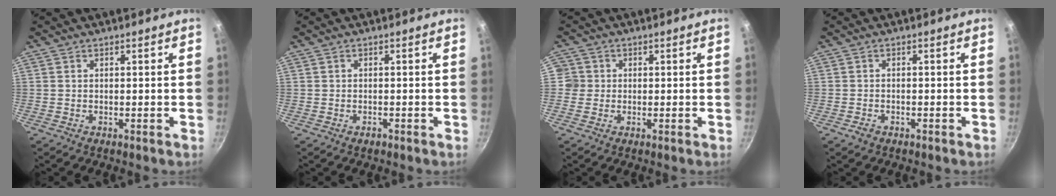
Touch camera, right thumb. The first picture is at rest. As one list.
[{"total": 1.0, "force": [-0.7, 0.6, 0.5], "torque": [-0.009, 0.004, -0.010]}, {"total": 3.0, "force": [-0.2, 3.0, 0.4], "torque": [0.016, 0.008, -0.010]}, {"total": 1.5, "force": [-1.0, 1.0, 0.6], "torque": [-0.016, 0.011, -0.014]}]